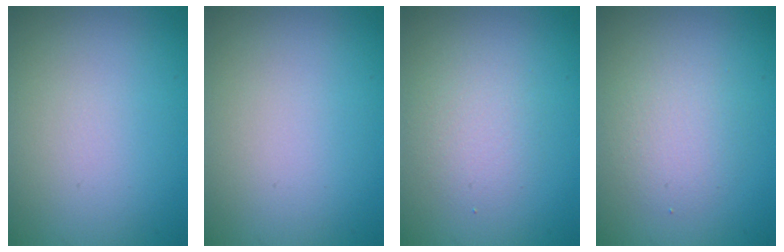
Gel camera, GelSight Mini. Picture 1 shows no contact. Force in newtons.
{"total": 0.0}
{"total": 2.2, "press": 2.2, "slide": 0.1}
{"total": 2.4, "press": 2.4, "slide": 0.3}